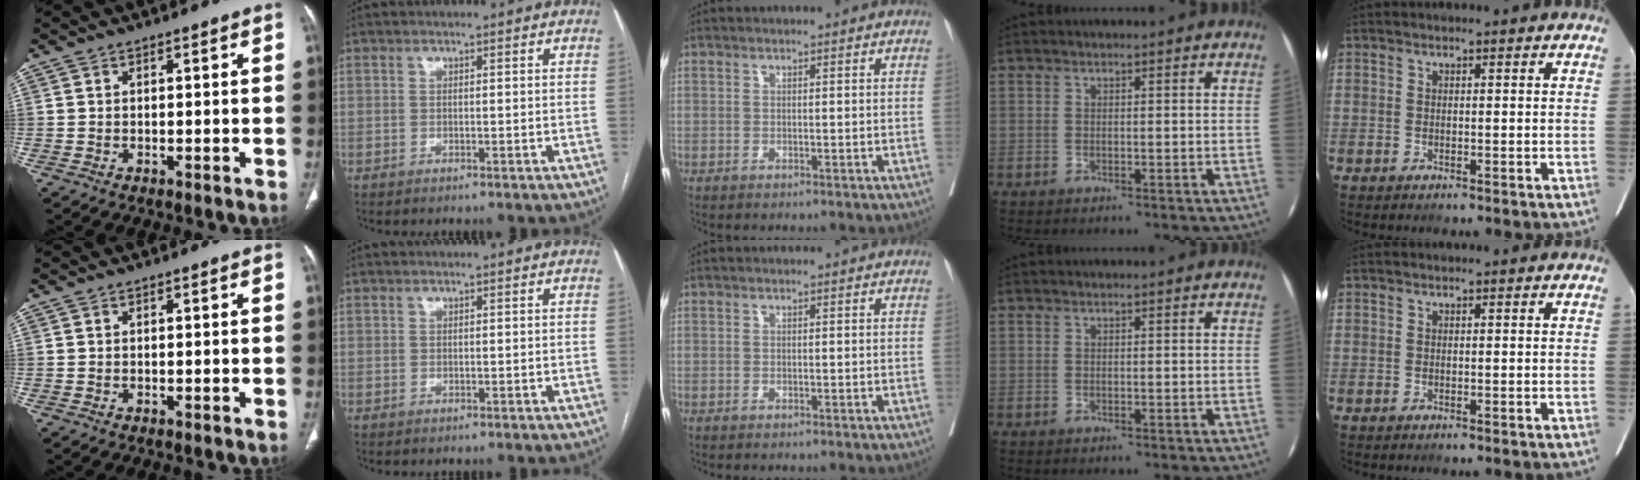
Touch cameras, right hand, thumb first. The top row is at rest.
{}